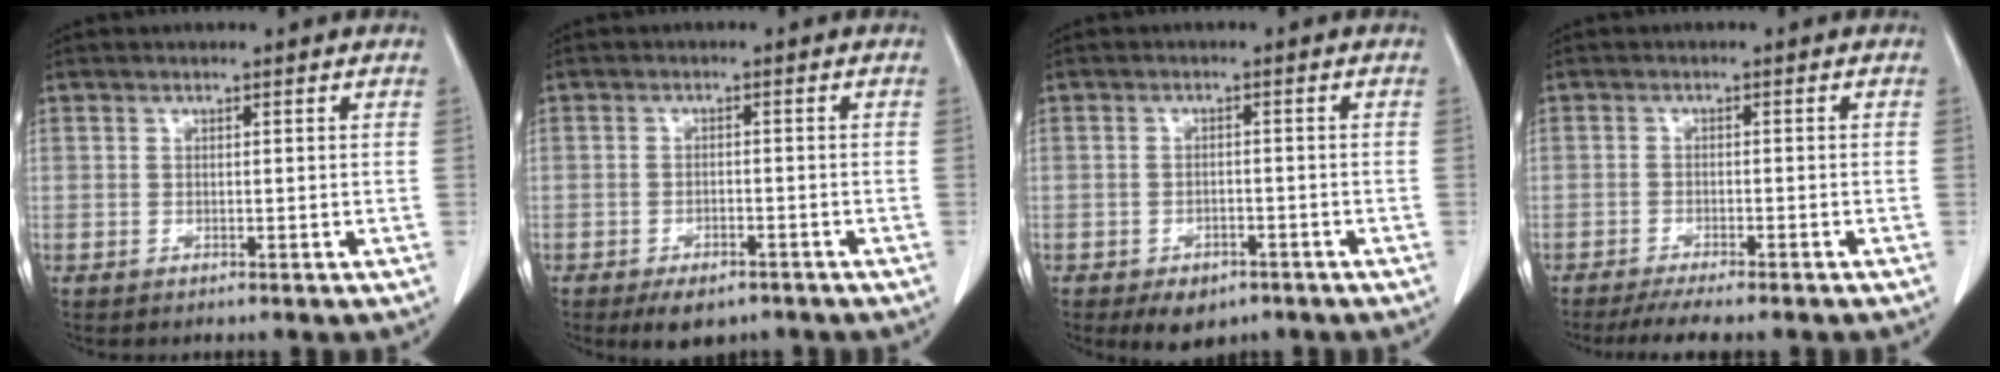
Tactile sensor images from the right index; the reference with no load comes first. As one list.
[{"total": 5.2, "force": [-3.9, 2.3, 2.7], "torque": [-0.036, -0.003, -0.053]}, {"total": 4.8, "force": [-3.2, 2.7, 2.4], "torque": [-0.031, -0.001, -0.040]}, {"total": 7.6, "force": [-6.5, 0.7, 3.8], "torque": [-0.046, -0.009, -0.097]}]